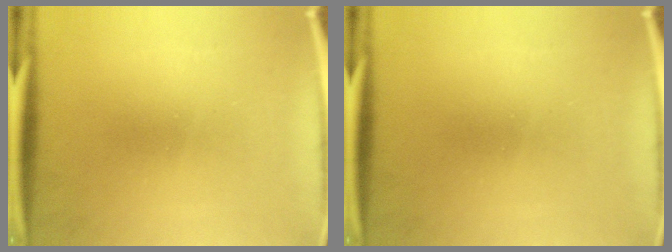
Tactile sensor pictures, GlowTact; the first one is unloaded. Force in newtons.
{"total": 0.0}